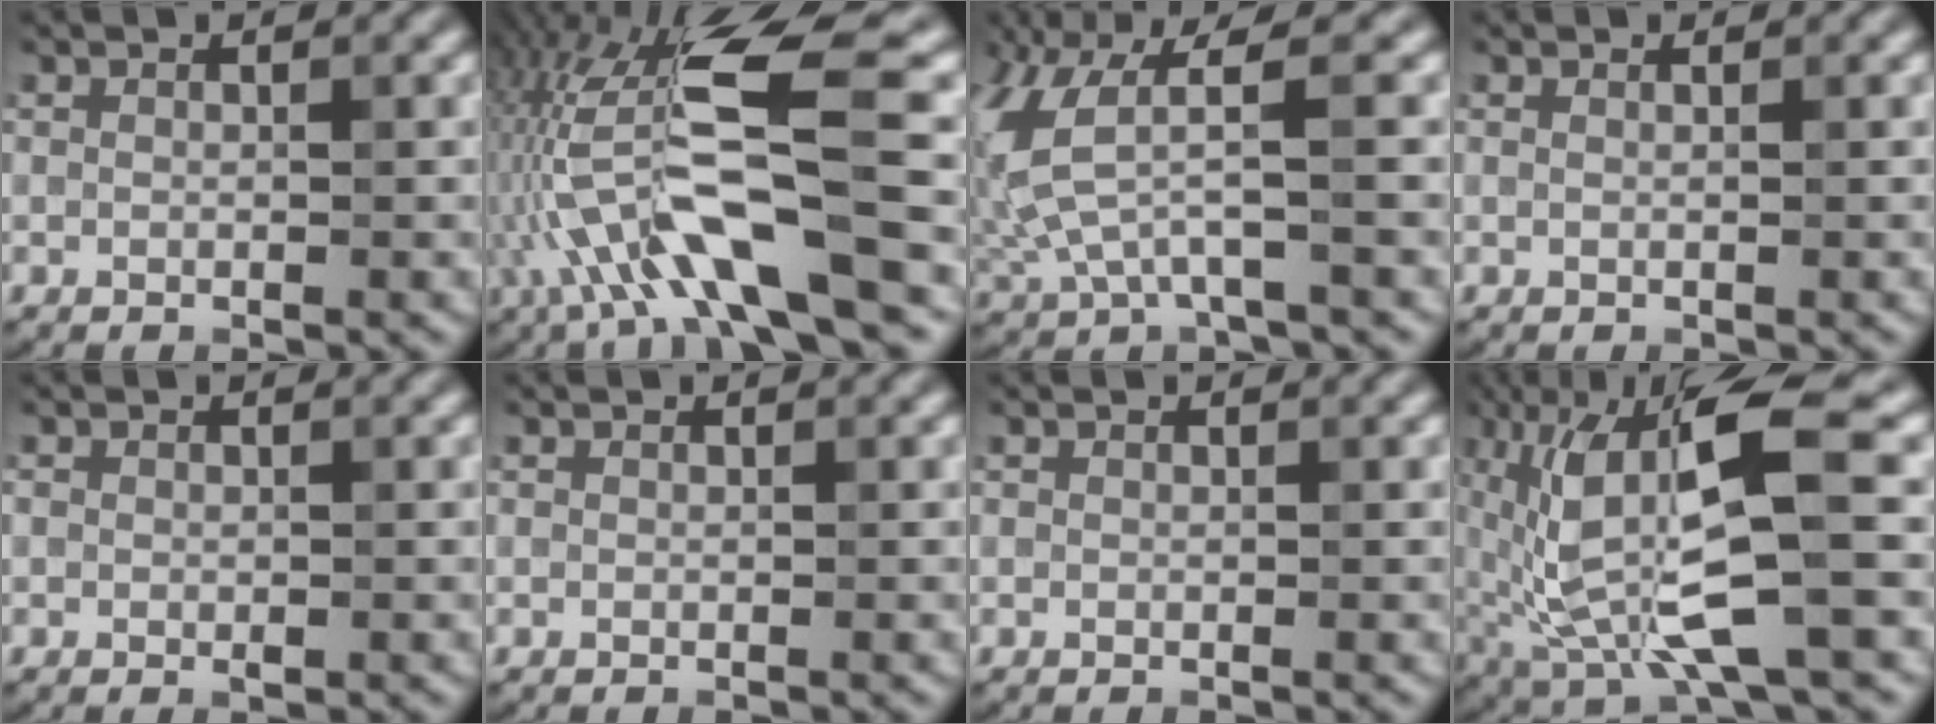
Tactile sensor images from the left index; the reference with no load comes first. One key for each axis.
{"total": 11.3, "fx": -3.1, "fy": 2.9, "fz": 10.5, "tx": -0.199, "ty": 0.013, "tz": -0.055}
{"total": 5.8, "fx": 0.7, "fy": 1.8, "fz": 5.4, "tx": -0.138, "ty": -0.004, "tz": 0.017}
{"total": 0.9, "fx": 0.4, "fy": 0.4, "fz": 0.7, "tx": -0.006, "ty": -0.004, "tz": -0.006}
{"total": 0.9, "fx": -0.1, "fy": 0.6, "fz": 0.6, "tx": -0.010, "ty": -0.001, "tz": -0.003}
{"total": 0.0}
{"total": 0.0}
{"total": 12.4, "fx": 0.4, "fy": 4.0, "fz": 11.8, "tx": -0.234, "ty": -0.017, "tz": 0.014}